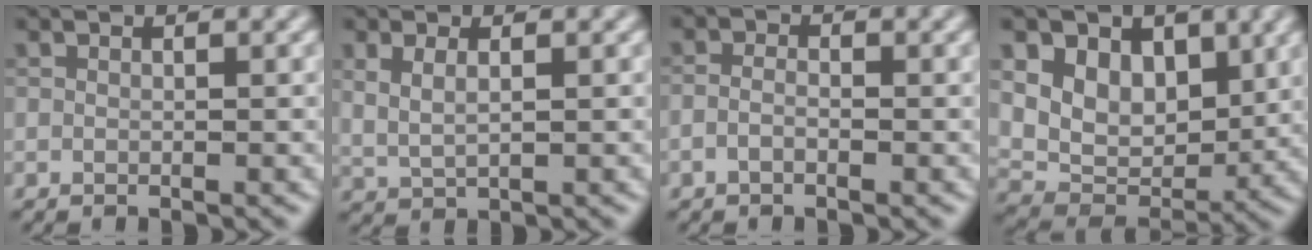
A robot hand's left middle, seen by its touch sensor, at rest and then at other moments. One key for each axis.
{"total": 2.0, "fx": 0.8, "fy": 0.9, "fz": 1.6, "tx": -0.037, "ty": -0.006, "tz": 0.023}
{"total": 1.2, "fx": -0.6, "fy": 0.6, "fz": 0.8, "tx": -0.018, "ty": 0.001, "tz": -0.016}
{"total": 7.0, "fx": 2.8, "fy": 5.1, "fz": 3.9, "tx": -0.069, "ty": -0.014, "tz": 0.044}